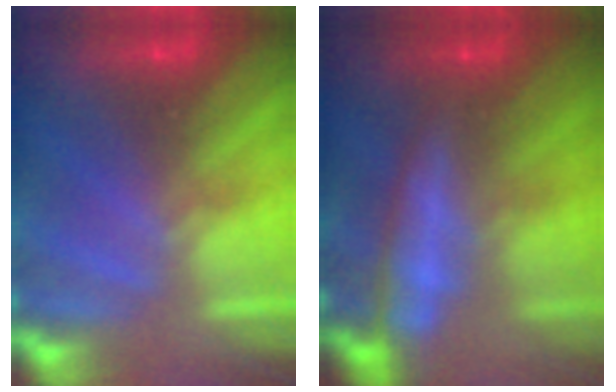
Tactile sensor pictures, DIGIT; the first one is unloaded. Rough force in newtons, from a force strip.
{"total": 8.8}